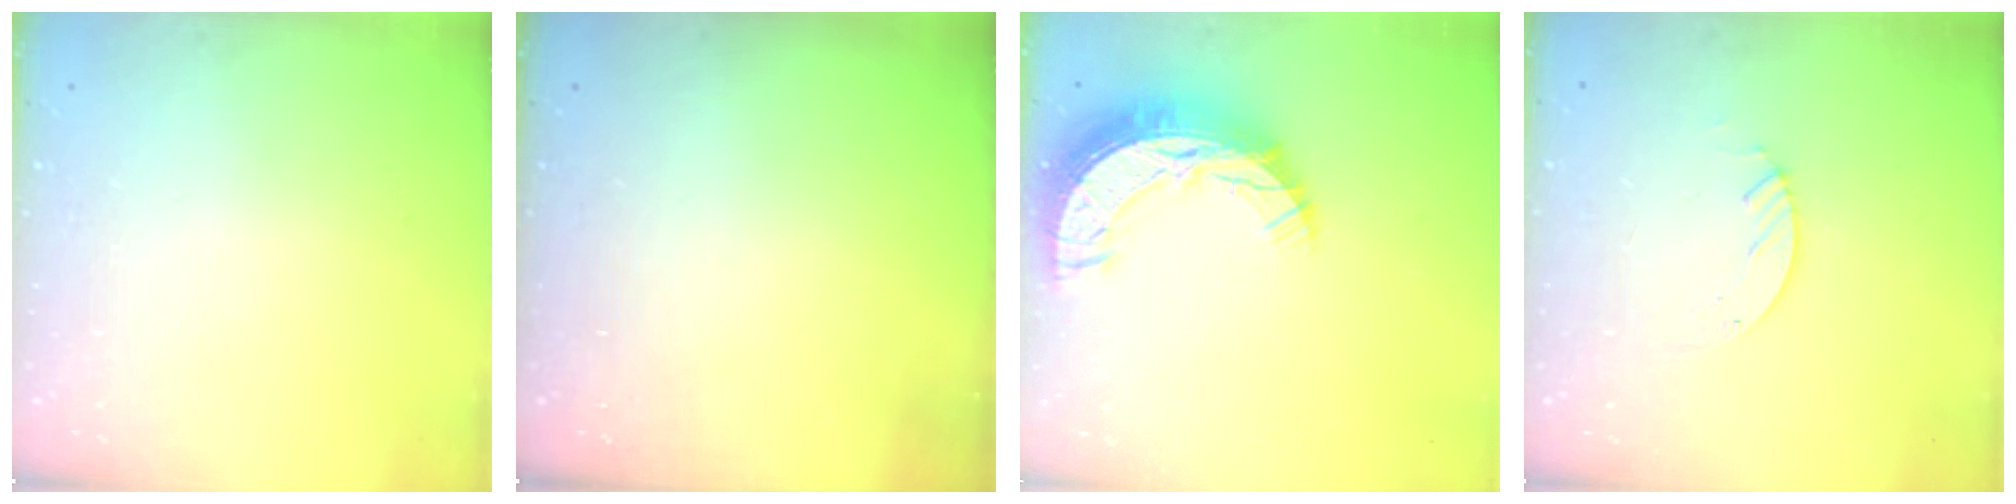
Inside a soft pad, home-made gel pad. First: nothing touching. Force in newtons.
{"total": 0.0}
{"total": 14.4, "press": 14.3, "slide": 1.2}
{"total": 2.1, "press": 2.1, "slide": 0.2}